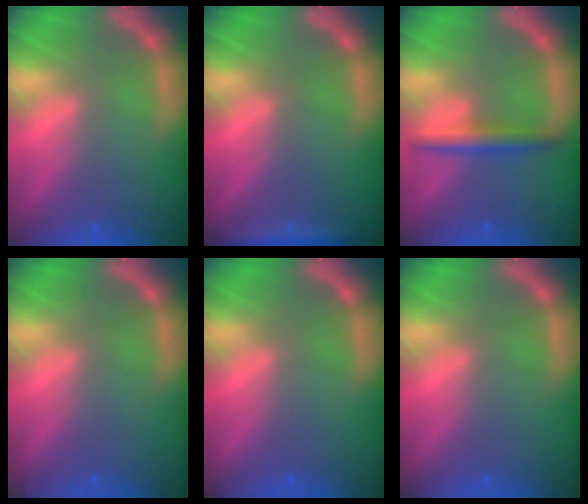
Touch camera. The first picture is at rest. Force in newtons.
{"total": 1.9}
{"total": 3.0}
{"total": 0.0}
{"total": 0.0}
{"total": 0.0}